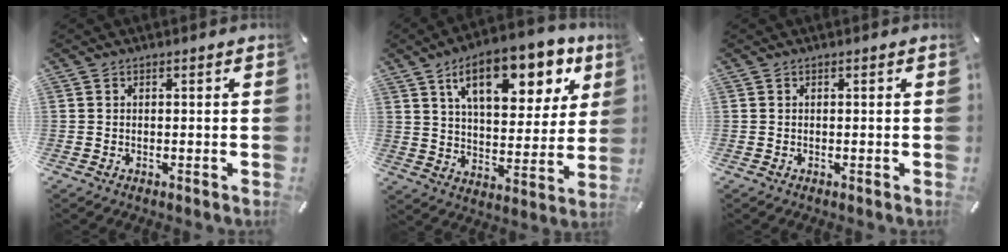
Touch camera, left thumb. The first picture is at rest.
{"total": 17.8, "force": [10.0, 8.7, 11.9], "torque": [-0.177, -0.040, 0.165]}
{"total": 0.0}